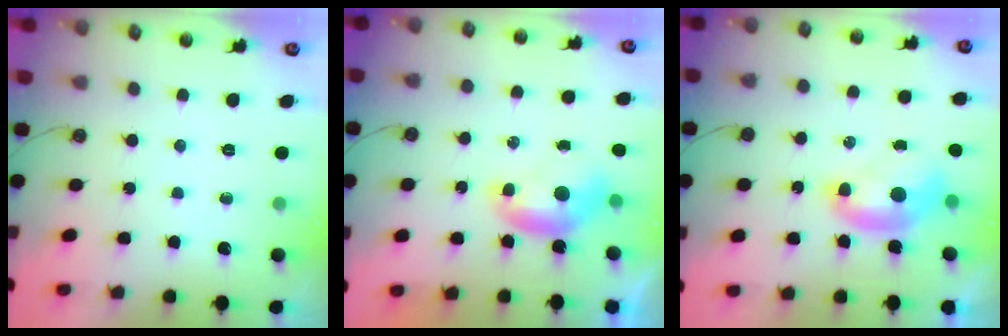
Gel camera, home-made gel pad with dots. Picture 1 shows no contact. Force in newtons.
{"total": 0.0}
{"total": 2.0, "press": 2.0, "slide": 0.4}